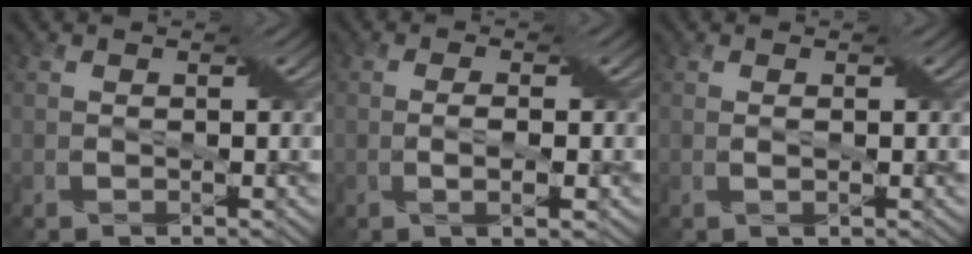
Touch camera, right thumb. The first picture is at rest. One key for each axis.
{"total": 2.5, "fx": -0.5, "fy": 0.4, "fz": 2.4, "tx": -0.046, "ty": 0.003, "tz": -0.009}
{"total": 0.6, "fx": 0.2, "fy": 0.1, "fz": 0.5, "tx": -0.012, "ty": 0.002, "tz": 0.003}